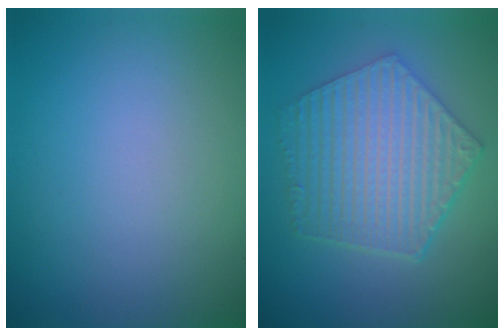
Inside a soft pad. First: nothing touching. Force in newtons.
{"total": 6.8, "press": 5.0, "slide": 4.6}